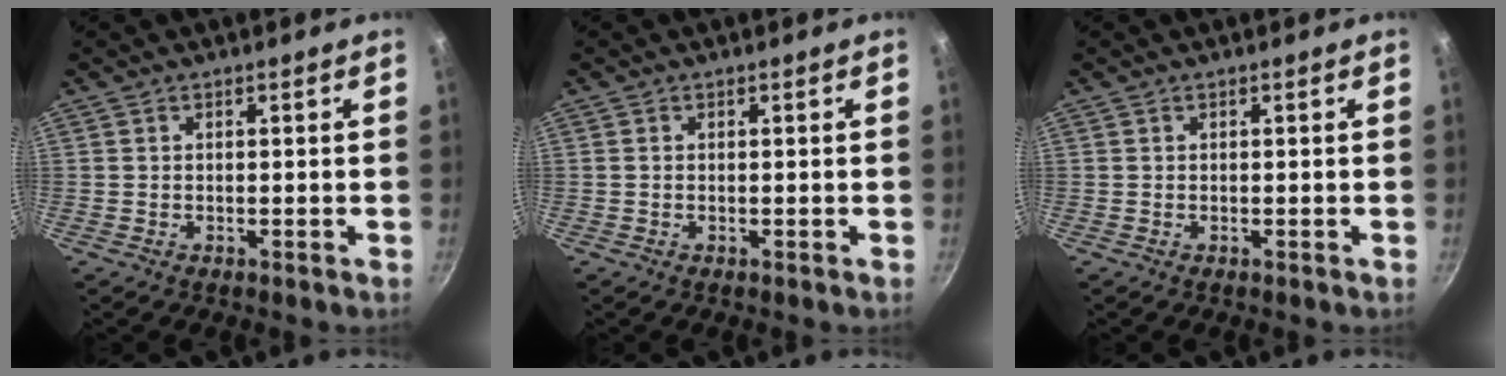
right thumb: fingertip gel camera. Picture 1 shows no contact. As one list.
[{"total": 0.0}, {"total": 0.0}]